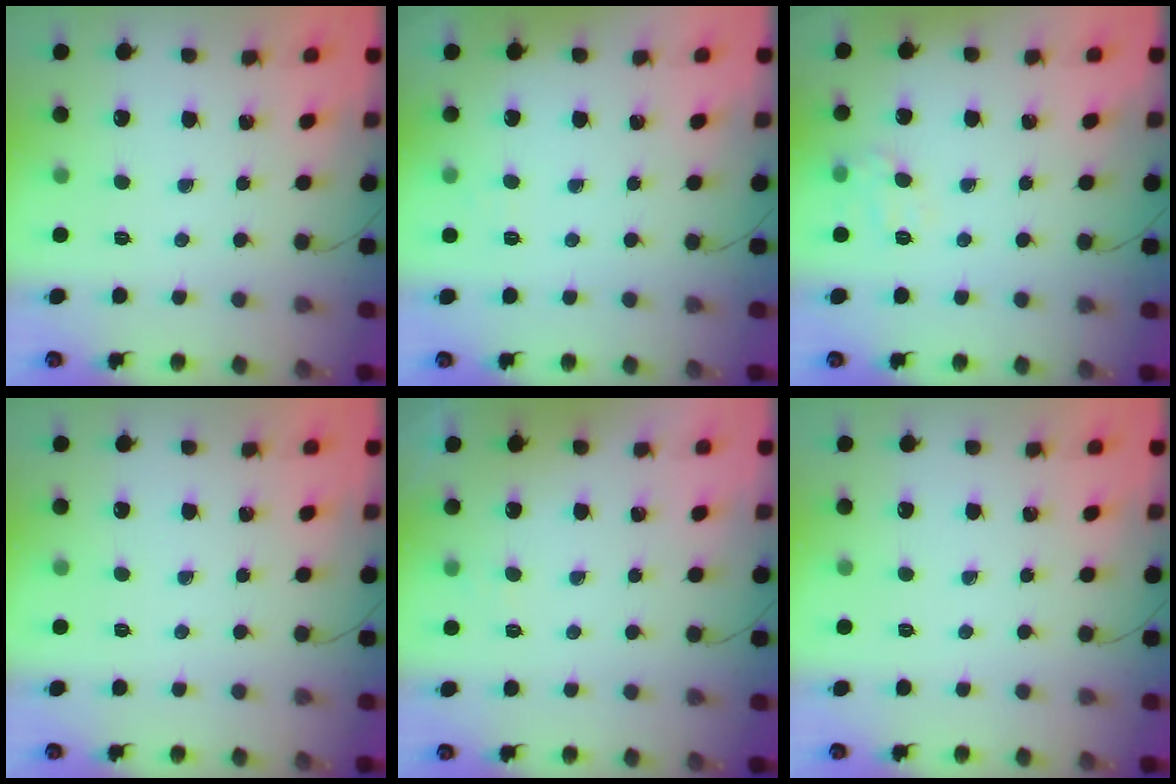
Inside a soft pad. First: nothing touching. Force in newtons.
{"total": 4.1, "press": 4.0, "slide": 0.9}
{"total": 7.5, "press": 7.5, "slide": 0.6}
{"total": 0.0}
{"total": 2.3, "press": 2.0, "slide": 1.2}
{"total": 0.0}